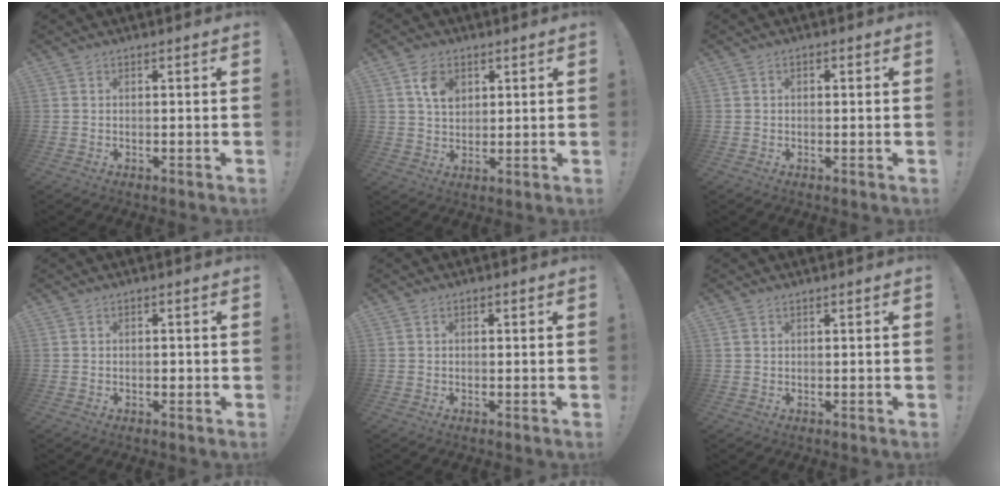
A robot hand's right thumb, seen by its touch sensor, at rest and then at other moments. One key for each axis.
{"total": 6.9, "fx": 3.1, "fy": 4.9, "fz": 3.8, "tx": -0.060, "ty": -0.003, "tz": 0.057}
{"total": 1.0, "fx": -0.6, "fy": 0.5, "fz": 0.5, "tx": -0.015, "ty": 0.006, "tz": -0.010}
{"total": 1.0, "fx": -0.5, "fy": 0.7, "fz": 0.5, "tx": -0.008, "ty": 0.002, "tz": -0.008}
{"total": 0.7, "fx": -0.4, "fy": 0.4, "fz": 0.4, "tx": -0.013, "ty": 0.004, "tz": -0.006}
{"total": 1.1, "fx": 0.7, "fy": 0.6, "fz": 0.5, "tx": -0.018, "ty": 0.006, "tz": 0.014}